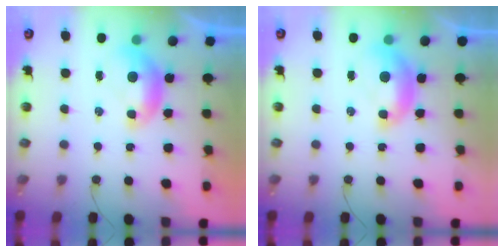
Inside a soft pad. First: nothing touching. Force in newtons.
{"total": 1.5, "press": 1.4, "slide": 0.6}